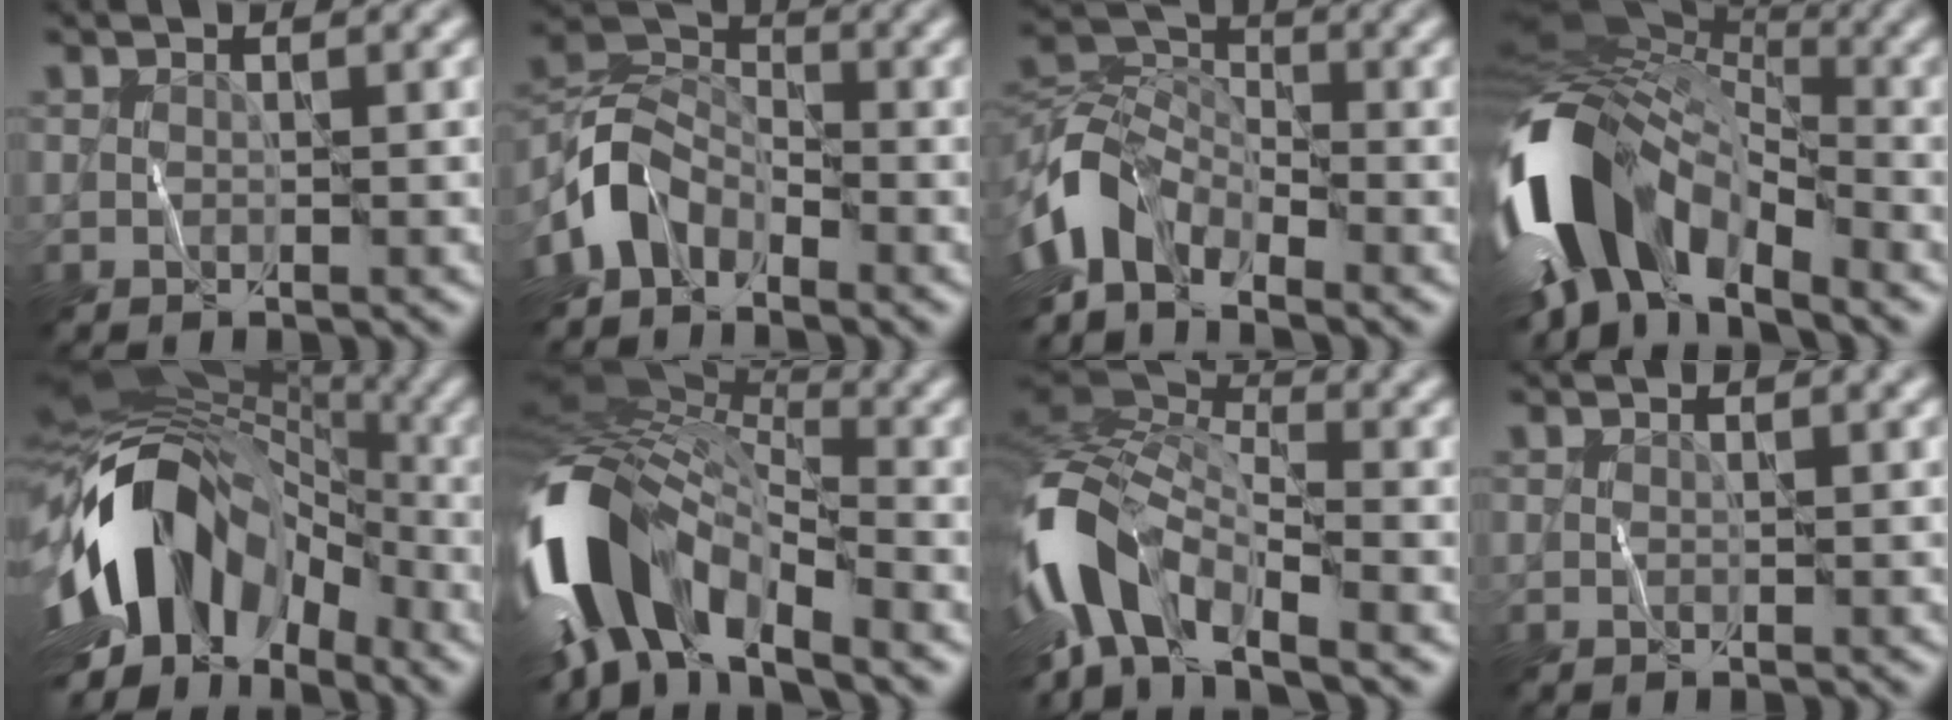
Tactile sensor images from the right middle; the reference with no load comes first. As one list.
[{"total": 4.5, "force": [-3.0, 2.8, 1.9], "torque": [-0.031, 0.006, -0.074]}, {"total": 6.6, "force": [-4.1, 3.5, 3.9], "torque": [-0.076, 0.000, -0.096]}, {"total": 14.1, "force": [-4.7, 8.4, 10.4], "torque": [-0.204, 0.003, -0.104]}, {"total": 14.7, "force": [-2.7, 10.0, 10.4], "torque": [-0.175, 0.008, -0.062]}, {"total": 13.0, "force": [-4.7, 7.0, 9.8], "torque": [-0.197, 0.000, -0.097]}, {"total": 10.7, "force": [-4.9, 4.7, 8.2], "torque": [-0.165, -0.003, -0.106]}, {"total": 0.0}]